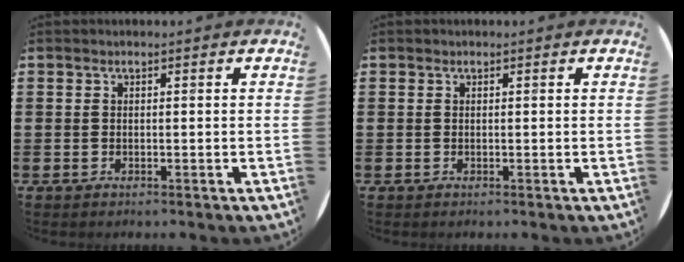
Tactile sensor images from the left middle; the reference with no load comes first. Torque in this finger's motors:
{"motor_torque": [0.12, -0.08, -0.04, 0.01]}